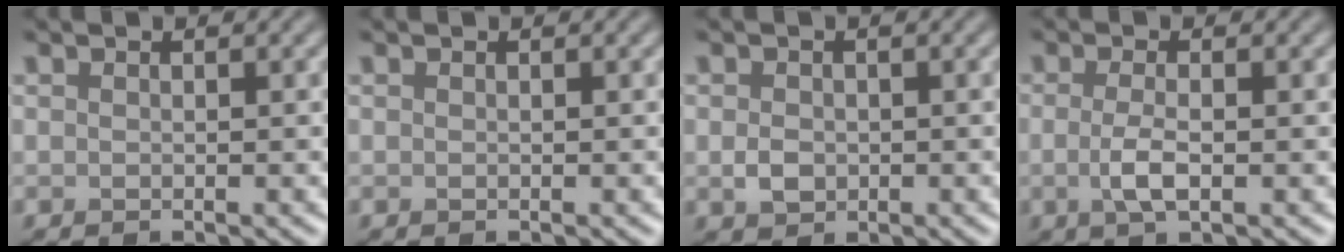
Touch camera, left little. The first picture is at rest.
{"total": 0.0}
{"total": 1.7, "force": [-0.2, 1.4, 1.0], "torque": [-0.019, -0.003, -0.007]}
{"total": 2.6, "force": [-0.4, 0.8, 2.4], "torque": [-0.053, -0.004, -0.011]}